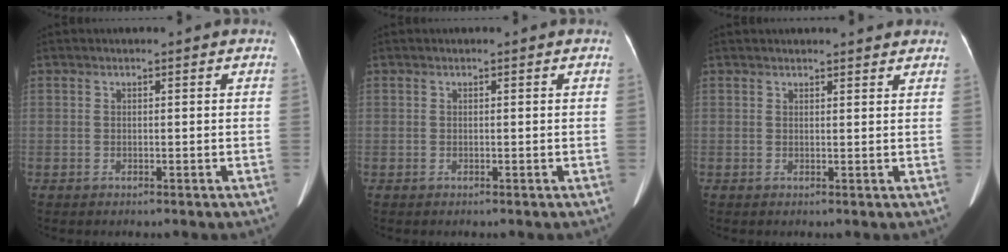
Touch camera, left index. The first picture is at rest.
{"total": 0.0}
{"total": 6.9, "force": [6.3, 1.2, 2.4], "torque": [-0.026, 0.002, 0.067]}